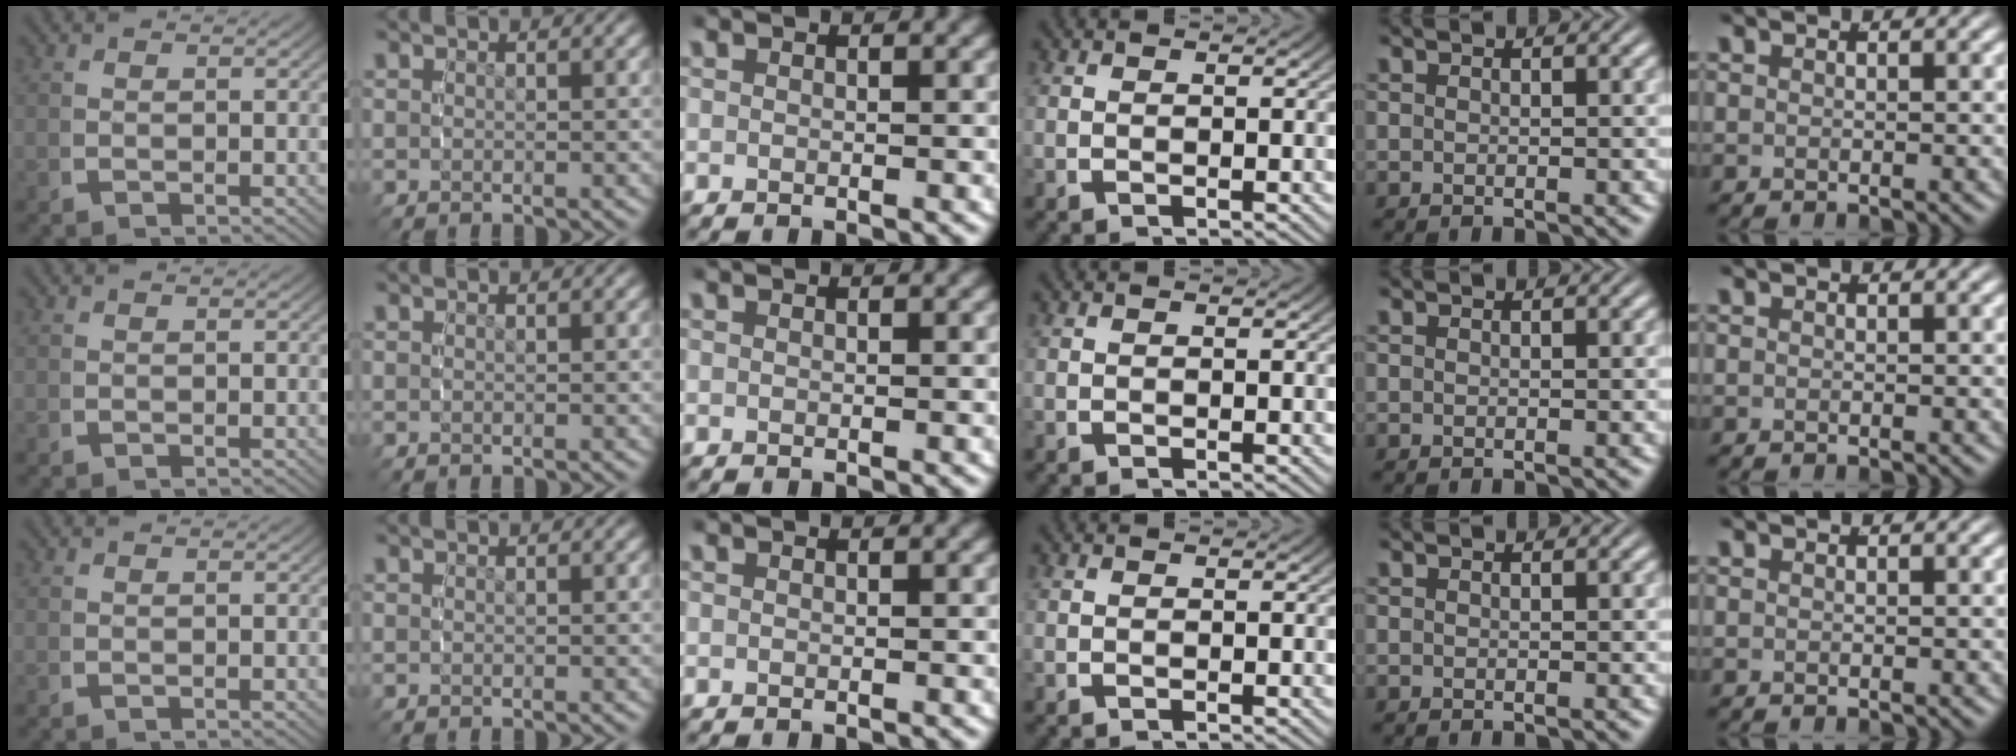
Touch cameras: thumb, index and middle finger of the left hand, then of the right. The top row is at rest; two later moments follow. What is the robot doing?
{"motion": "reach", "object": "sponge"}